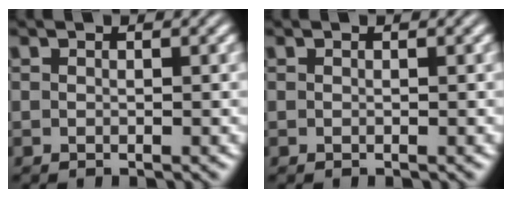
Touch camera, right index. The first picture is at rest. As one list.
[{"total": 0.0}]